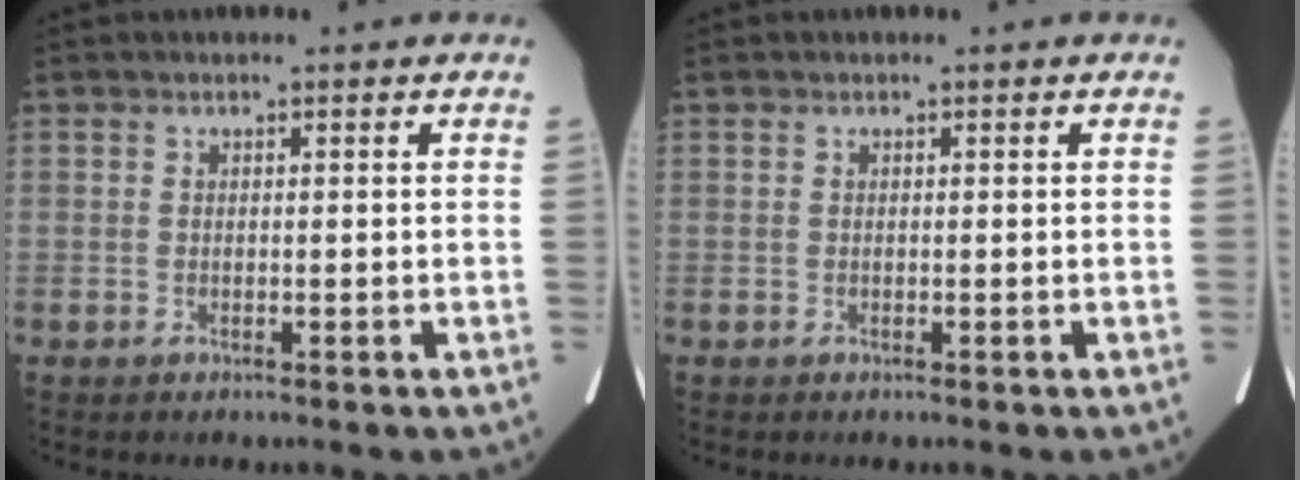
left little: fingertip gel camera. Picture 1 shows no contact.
{"total": 0.0}